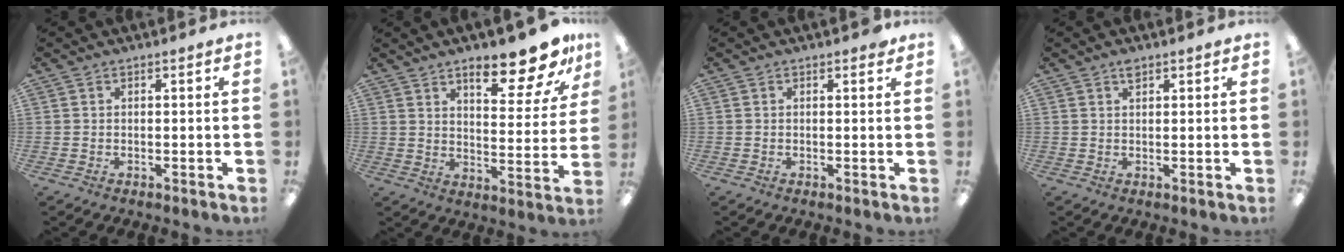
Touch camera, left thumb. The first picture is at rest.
{"total": 15.5, "force": [11.2, 4.5, 9.7], "torque": [-0.128, -0.069, 0.180]}
{"total": 0.6, "force": [0.5, 0.2, 0.3], "torque": [0.009, -0.005, 0.005]}
{"total": 1.8, "force": [1.3, 0.7, 1.0], "torque": [-0.015, -0.001, 0.022]}